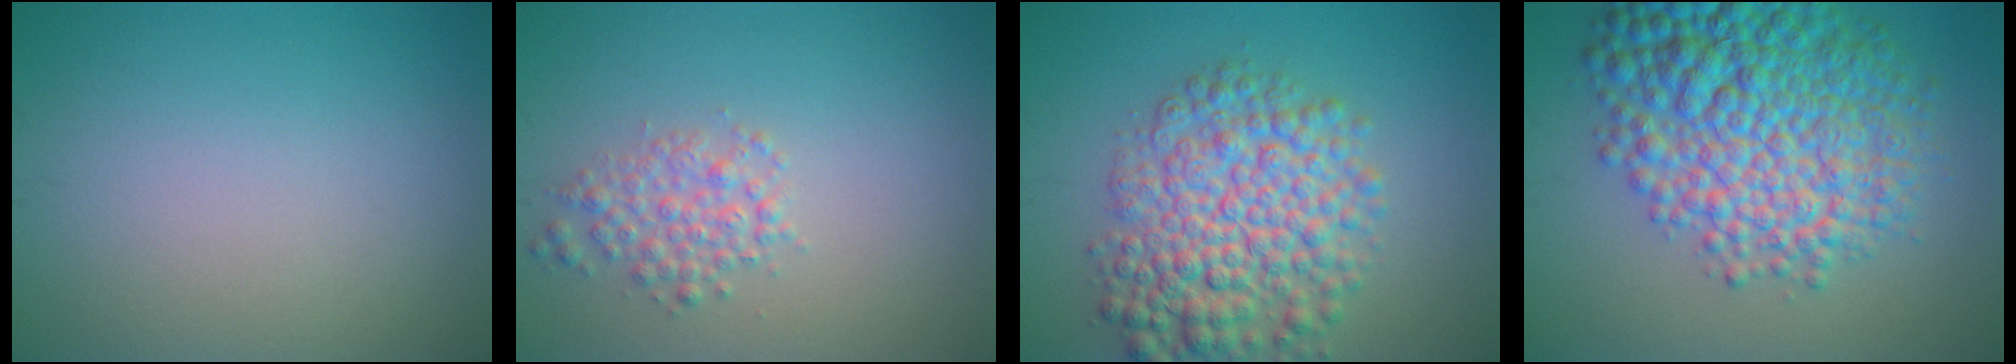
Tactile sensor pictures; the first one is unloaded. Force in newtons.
{"total": 2.4, "press": 2.4, "slide": 0.1}
{"total": 8.1, "press": 8.1, "slide": 0.2}
{"total": 10.9, "press": 10.9, "slide": 0.3}